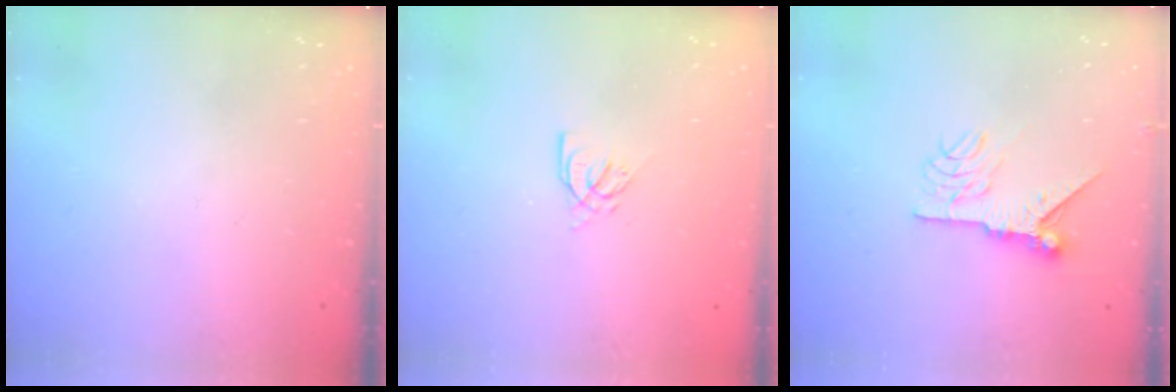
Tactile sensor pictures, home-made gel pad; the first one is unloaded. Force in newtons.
{"total": 4.2, "press": 4.2, "slide": 0.2}
{"total": 11.4, "press": 11.4, "slide": 0.8}